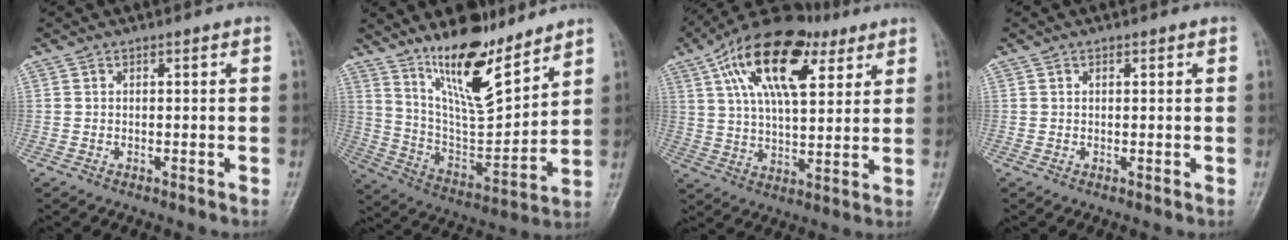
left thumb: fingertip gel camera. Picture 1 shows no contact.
{"total": 16.7, "force": [12.0, 5.2, 10.4], "torque": [-0.141, -0.085, 0.224]}
{"total": 20.2, "force": [8.9, 9.8, 15.3], "torque": [-0.246, -0.003, 0.148]}
{"total": 0.6, "force": [0.2, 0.5, 0.4], "torque": [-0.003, 0.001, 0.003]}